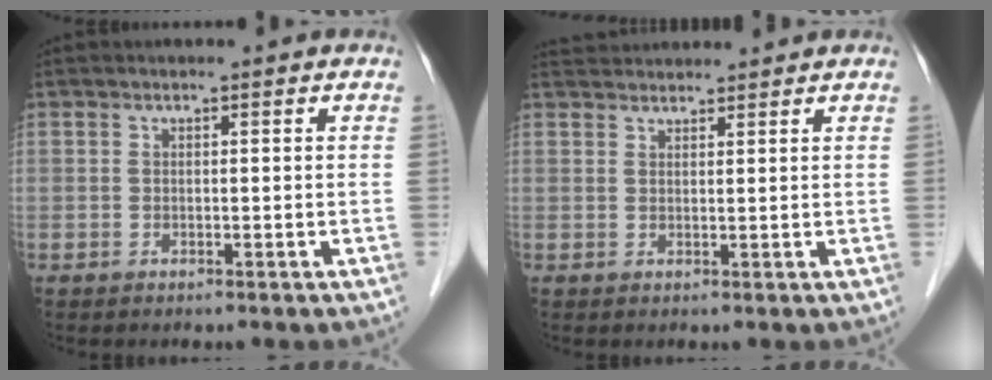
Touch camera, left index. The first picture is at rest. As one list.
[{"total": 4.7, "force": [4.7, 0.5, 0.6], "torque": [-0.012, 0.037, 0.076]}]